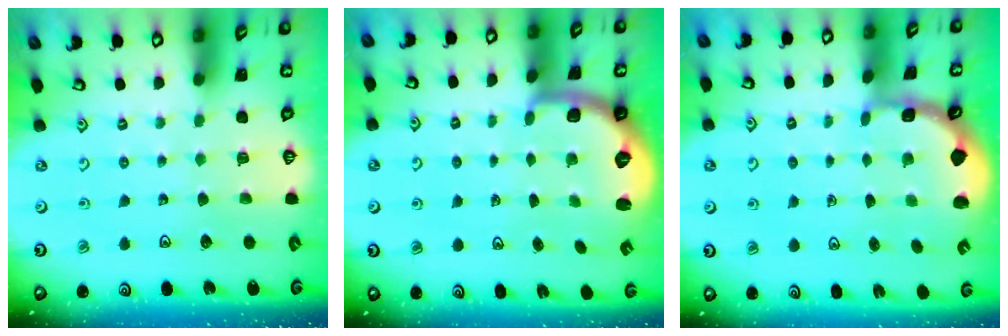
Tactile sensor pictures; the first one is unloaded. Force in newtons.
{"total": 1.9, "press": 1.8, "slide": 0.4}
{"total": 1.2, "press": 1.1, "slide": 0.4}